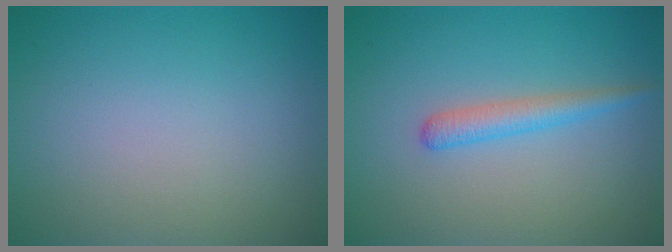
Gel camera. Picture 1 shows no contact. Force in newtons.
{"total": 2.0, "press": 1.9, "slide": 0.1}